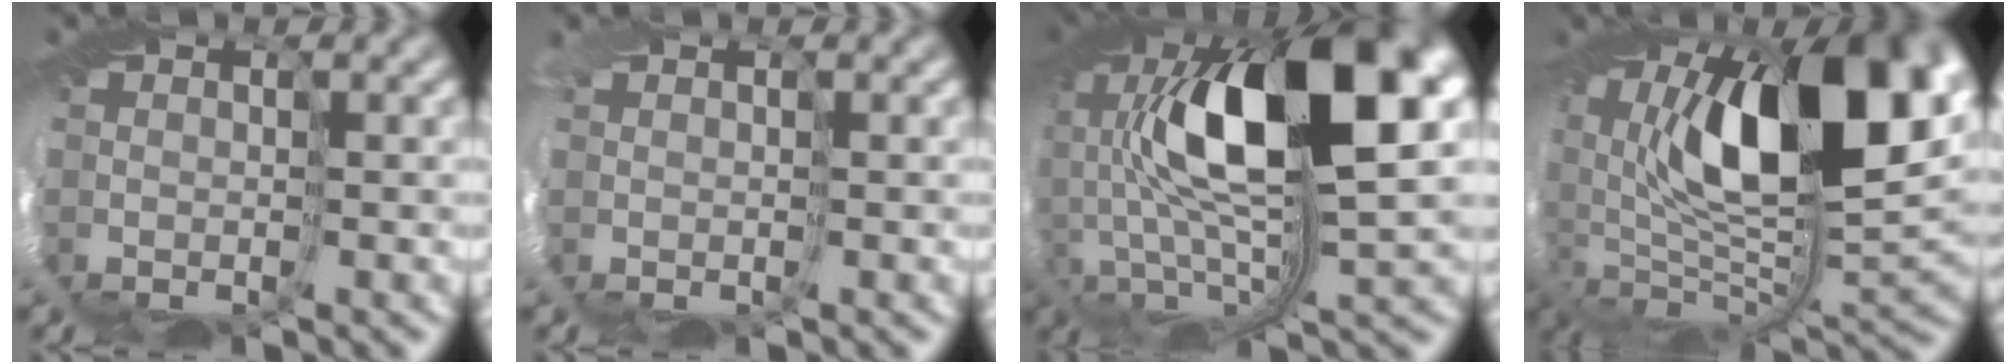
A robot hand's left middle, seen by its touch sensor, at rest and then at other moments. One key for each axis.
{"total": 0.7, "fx": -0.1, "fy": -0.6, "fz": -0.4, "tx": 0.014, "ty": -0.005, "tz": 0.004}
{"total": 12.1, "fx": 2.2, "fy": 4.0, "fz": 11.2, "tx": -0.204, "ty": -0.007, "tz": 0.036}
{"total": 13.0, "fx": 2.4, "fy": 6.9, "fz": 10.8, "tx": -0.184, "ty": -0.027, "tz": 0.052}